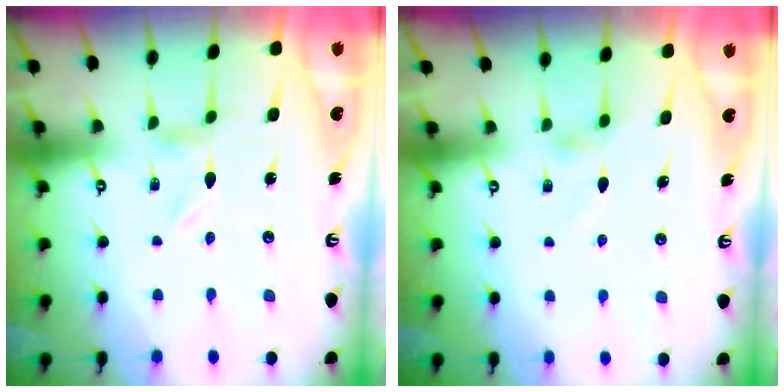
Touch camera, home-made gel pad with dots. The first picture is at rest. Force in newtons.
{"total": 2.7, "press": 2.7, "slide": 0.4}